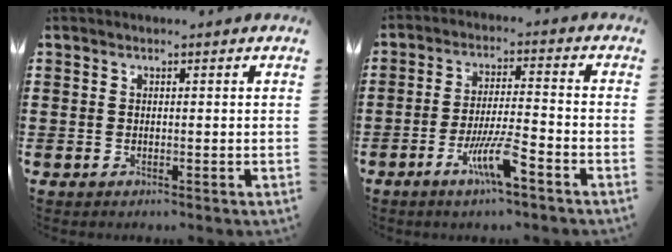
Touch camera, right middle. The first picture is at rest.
{"total": 7.3, "force": [-4.1, 1.1, 5.9], "torque": [-0.111, -0.003, -0.076]}